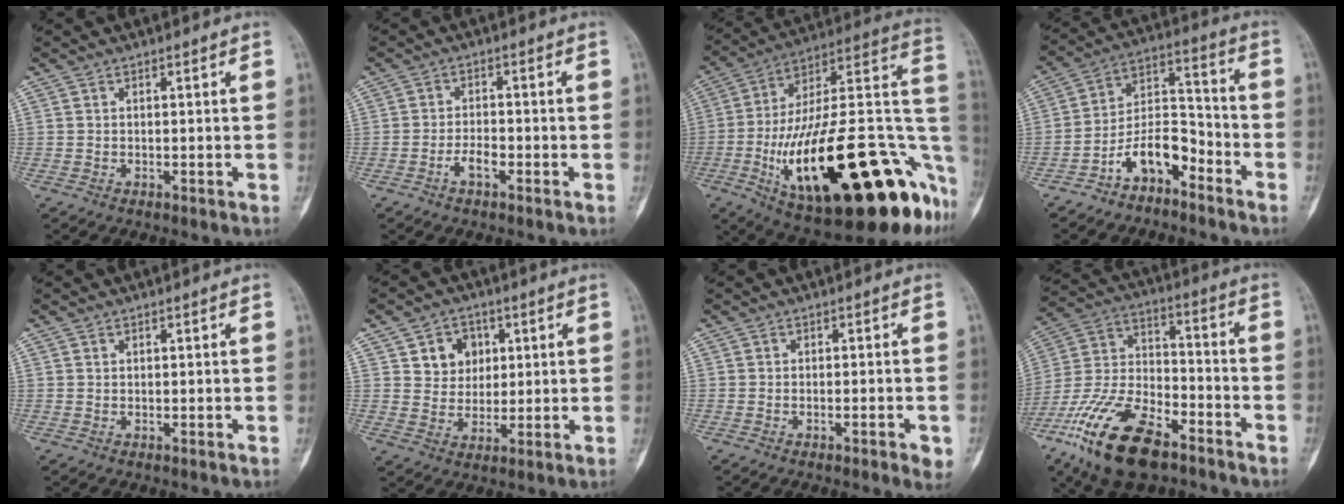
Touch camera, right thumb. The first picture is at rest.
{"total": 3.2, "force": [-1.6, 1.3, 2.4], "torque": [-0.043, 0.013, -0.034]}
{"total": 39.9, "force": [-12.9, 14.0, 35.1], "torque": [-0.451, 0.032, -0.197]}
{"total": 10.4, "force": [-6.5, 5.3, 6.2], "torque": [-0.096, 0.080, -0.125]}
{"total": 0.0}
{"total": 7.6, "force": [2.7, 6.4, 3.1], "torque": [-0.010, -0.007, 0.045]}
{"total": 3.6, "force": [-1.5, 0.8, 3.1], "torque": [-0.046, 0.002, -0.017]}
{"total": 20.8, "force": [-12.6, 9.3, 13.8], "torque": [-0.285, 0.048, -0.236]}